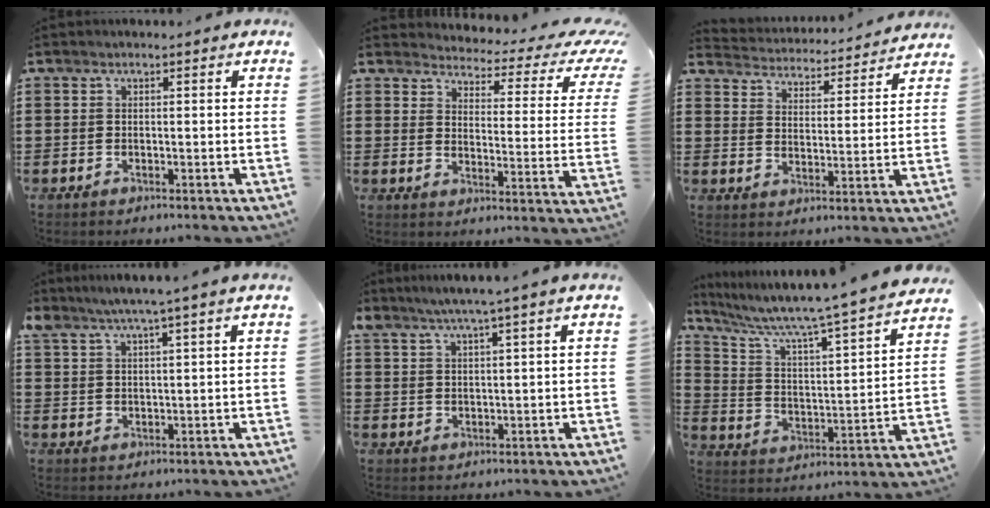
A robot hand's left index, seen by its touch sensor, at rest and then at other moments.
{"total": 3.4, "force": [2.9, 0.8, 1.6], "torque": [-0.035, -0.031, 0.039]}
{"total": 4.4, "force": [4.3, -0.1, -0.4], "torque": [-0.020, -0.039, 0.071]}
{"total": 3.8, "force": [3.1, -0.5, 2.1], "torque": [-0.052, -0.009, 0.053]}
{"total": 3.4, "force": [2.7, -0.8, 1.9], "torque": [-0.045, -0.009, 0.045]}
{"total": 6.7, "force": [5.8, -0.3, 3.4], "torque": [-0.093, -0.051, 0.087]}